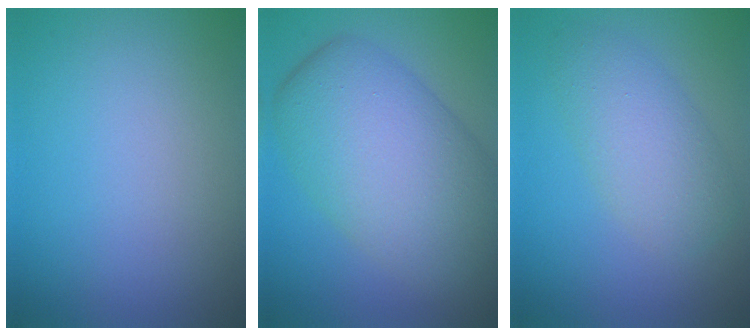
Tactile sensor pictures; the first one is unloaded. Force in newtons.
{"total": 10.8, "press": 10.8, "slide": 0.4}
{"total": 4.3, "press": 4.3, "slide": 0.2}